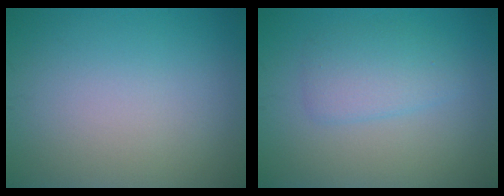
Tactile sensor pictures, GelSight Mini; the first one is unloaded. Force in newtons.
{"total": 2.8, "press": 2.8, "slide": 0.1}